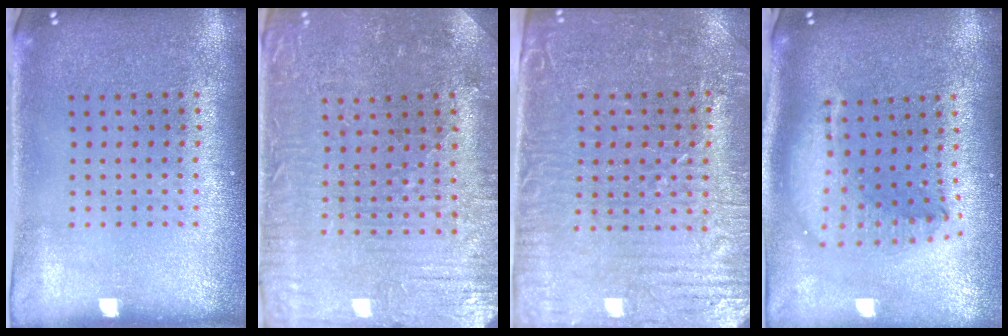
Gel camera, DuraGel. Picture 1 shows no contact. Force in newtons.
{"total": 1.3, "press": 1.3, "slide": 0.4}
{"total": 3.8, "press": 3.5, "slide": 1.7}
{"total": 2.3, "press": 1.7, "slide": 1.5}